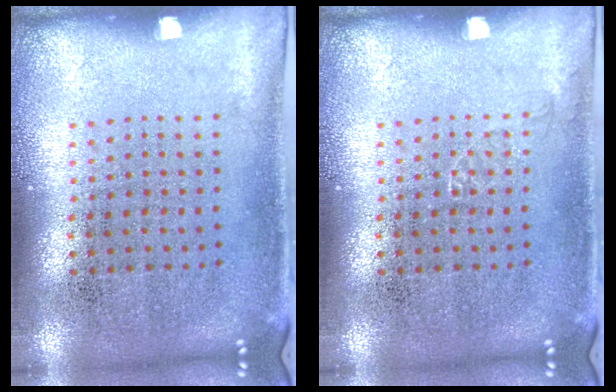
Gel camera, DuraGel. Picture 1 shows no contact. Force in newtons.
{"total": 0.6, "press": 0.6, "slide": 0.1}